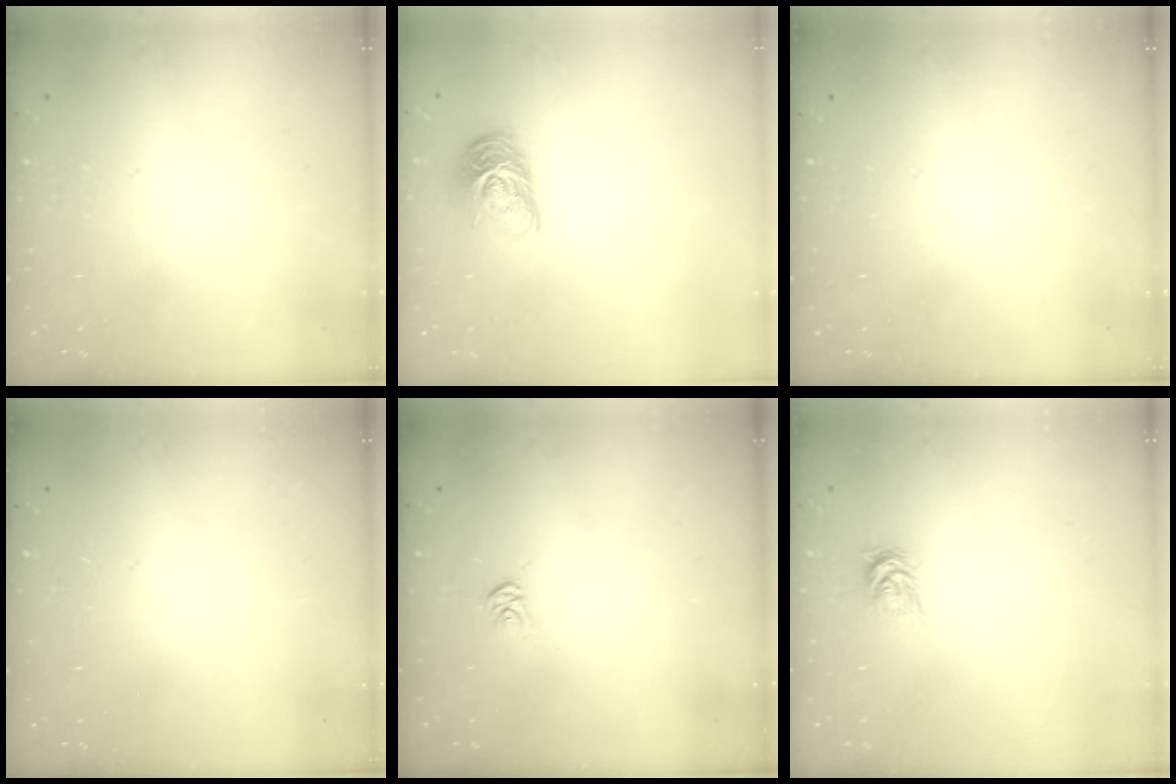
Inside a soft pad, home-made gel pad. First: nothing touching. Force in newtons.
{"total": 10.8, "press": 10.8, "slide": 0.6}
{"total": 0.0}
{"total": 0.0}
{"total": 2.9, "press": 2.9, "slide": 0.2}
{"total": 3.2, "press": 3.1, "slide": 0.5}